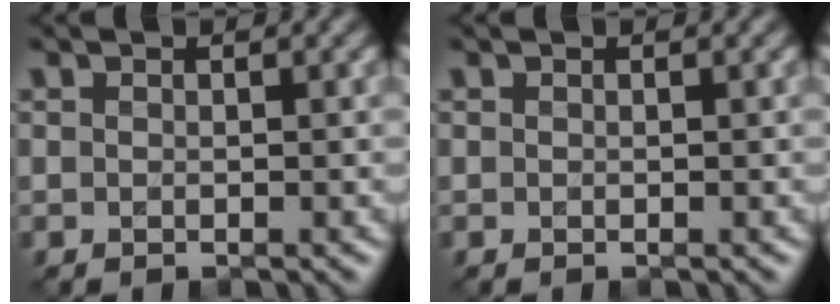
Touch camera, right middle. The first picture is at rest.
{"total": 0.0}